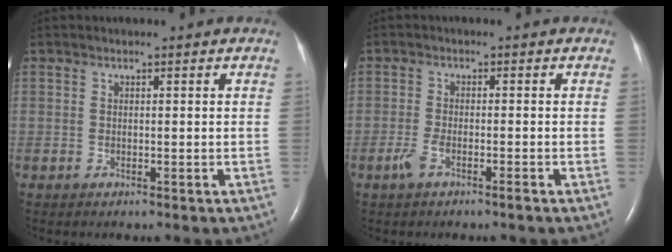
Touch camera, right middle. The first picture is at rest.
{"total": 2.7, "force": [-1.7, 0.5, 2.0], "torque": [-0.049, -0.003, -0.036]}